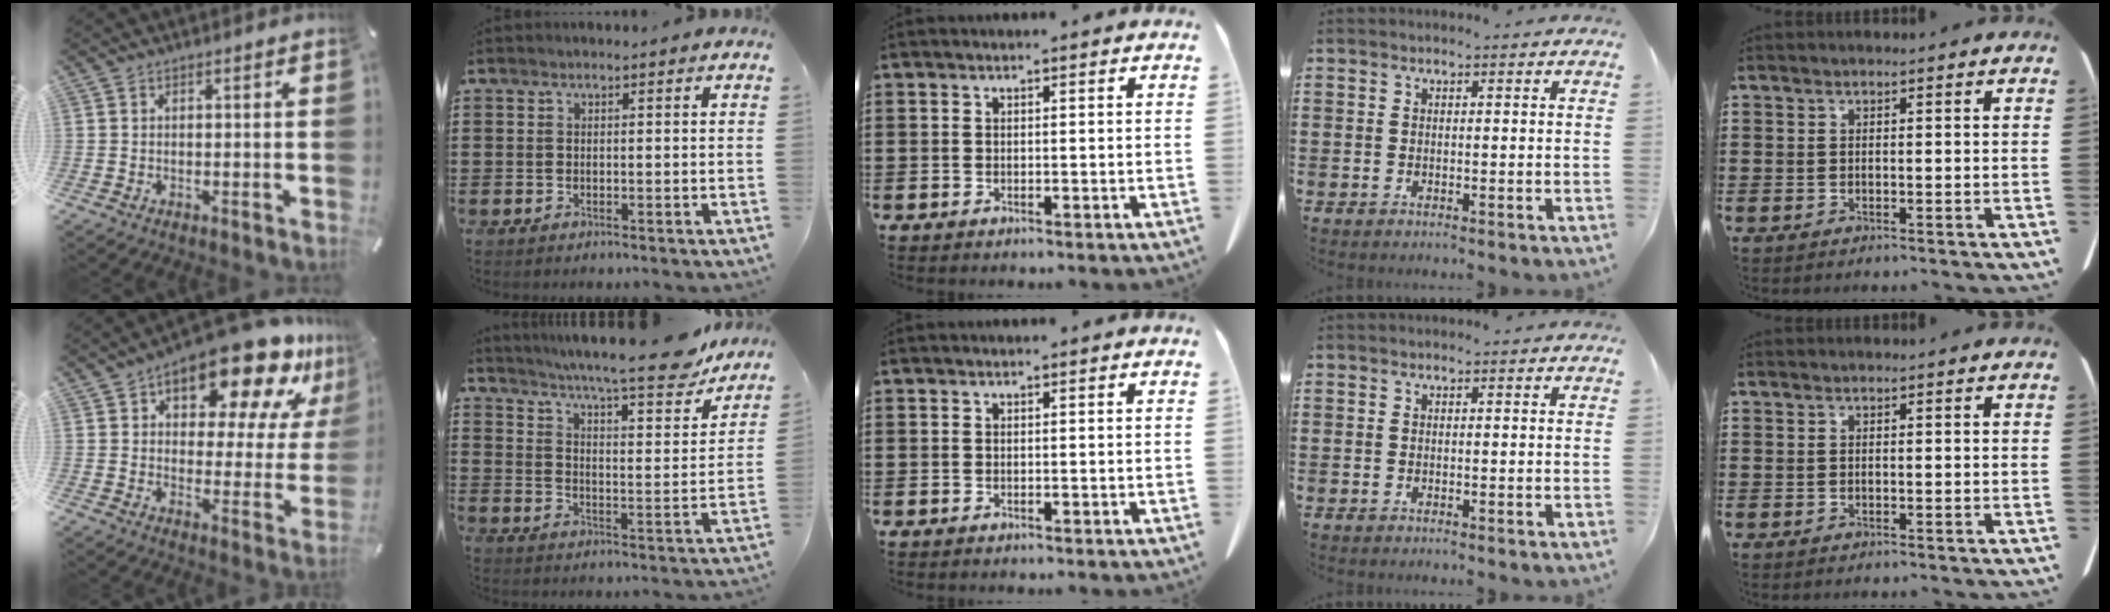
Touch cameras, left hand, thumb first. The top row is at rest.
{"thumb": {"total": 19.8, "force": [13.7, 8.2, 11.6], "torque": [-0.162, -0.101, 0.224]}, "index": {"total": 10.4, "force": [8.9, 0.4, 5.2], "torque": [-0.099, -0.059, 0.145]}}